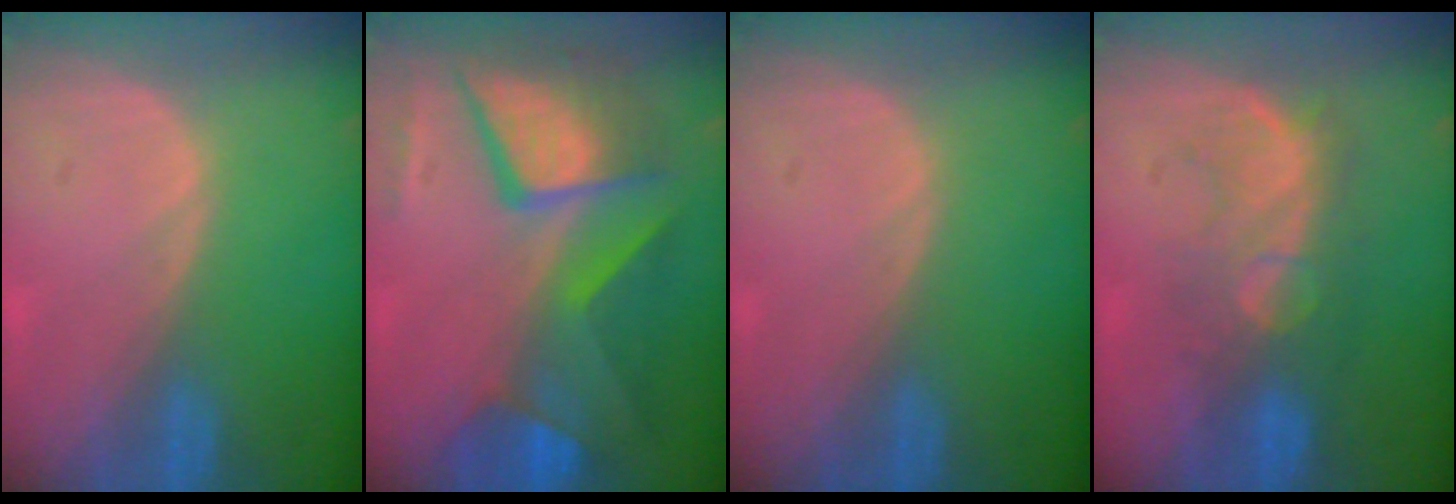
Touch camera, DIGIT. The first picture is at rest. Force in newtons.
{"total": 11.8, "press": 11.7, "slide": 1.2}
{"total": 0.0}
{"total": 7.8, "press": 7.7, "slide": 1.2}